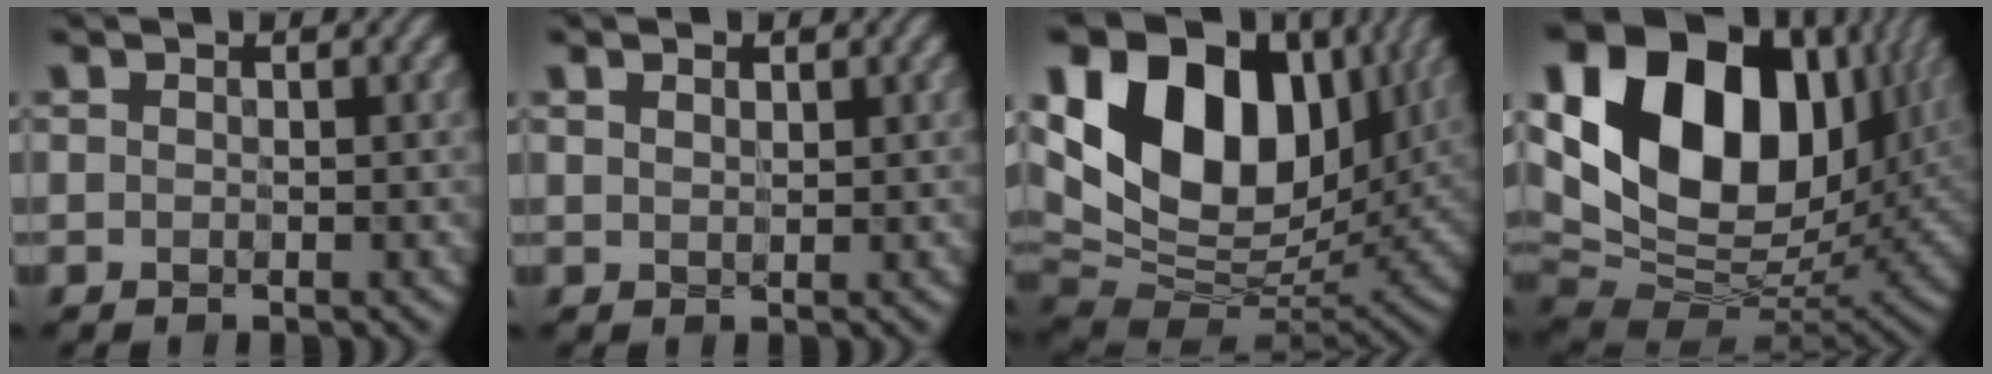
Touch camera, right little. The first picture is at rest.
{"total": 1.1, "force": [0.6, 0.6, 0.7], "torque": [-0.010, 0.003, 0.012]}
{"total": 17.0, "force": [6.1, 10.8, 11.6], "torque": [-0.217, 0.039, 0.099]}
{"total": 19.7, "force": [6.4, 12.9, 13.4], "torque": [-0.263, 0.037, 0.107]}